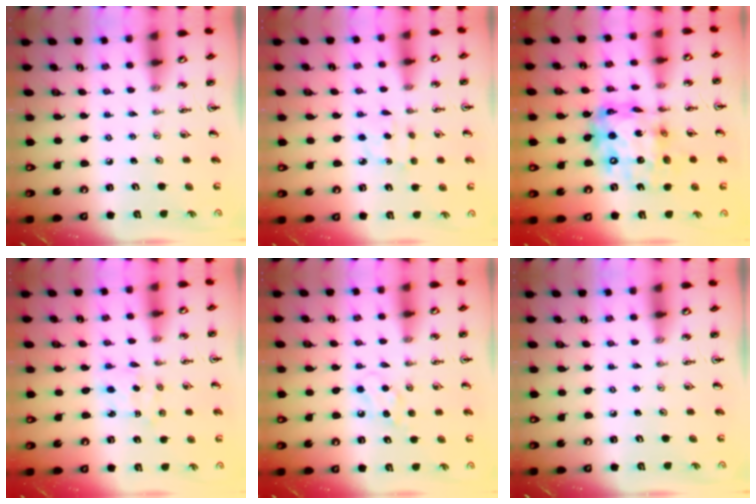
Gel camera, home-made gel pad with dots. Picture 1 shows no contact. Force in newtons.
{"total": 4.5, "press": 4.5, "slide": 0.6}
{"total": 17.9, "press": 17.9, "slide": 1.4}
{"total": 1.8, "press": 1.6, "slide": 0.6}
{"total": 6.7, "press": 6.7, "slide": 0.9}
{"total": 0.0}